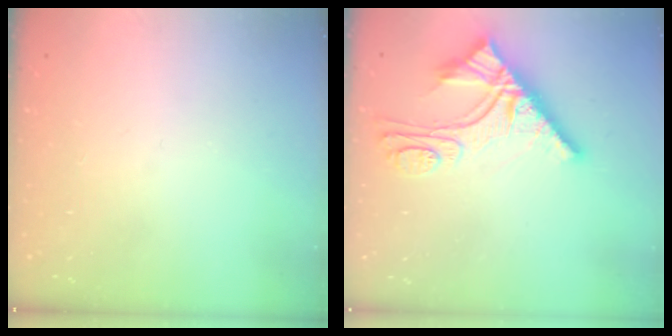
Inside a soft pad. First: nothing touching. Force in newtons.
{"total": 12.5, "press": 12.5, "slide": 0.7}